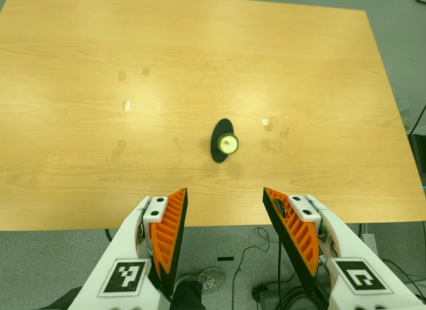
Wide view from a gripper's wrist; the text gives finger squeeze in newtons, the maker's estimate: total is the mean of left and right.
{"total": 0.0}